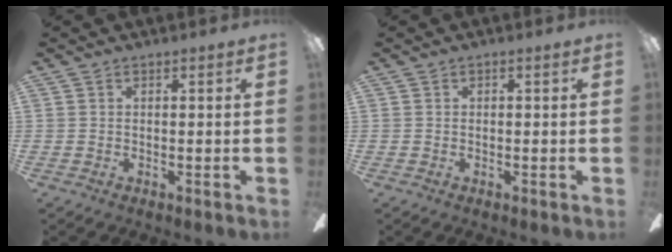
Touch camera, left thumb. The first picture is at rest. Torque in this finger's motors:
{"motor_torque": [0.00, 0.00, 0.08, -0.04, 0.00]}